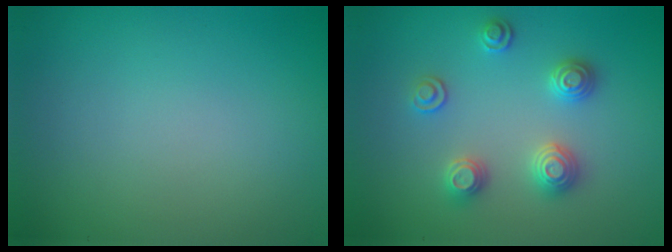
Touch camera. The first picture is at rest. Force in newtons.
{"total": 2.9, "press": 2.8, "slide": 0.8}